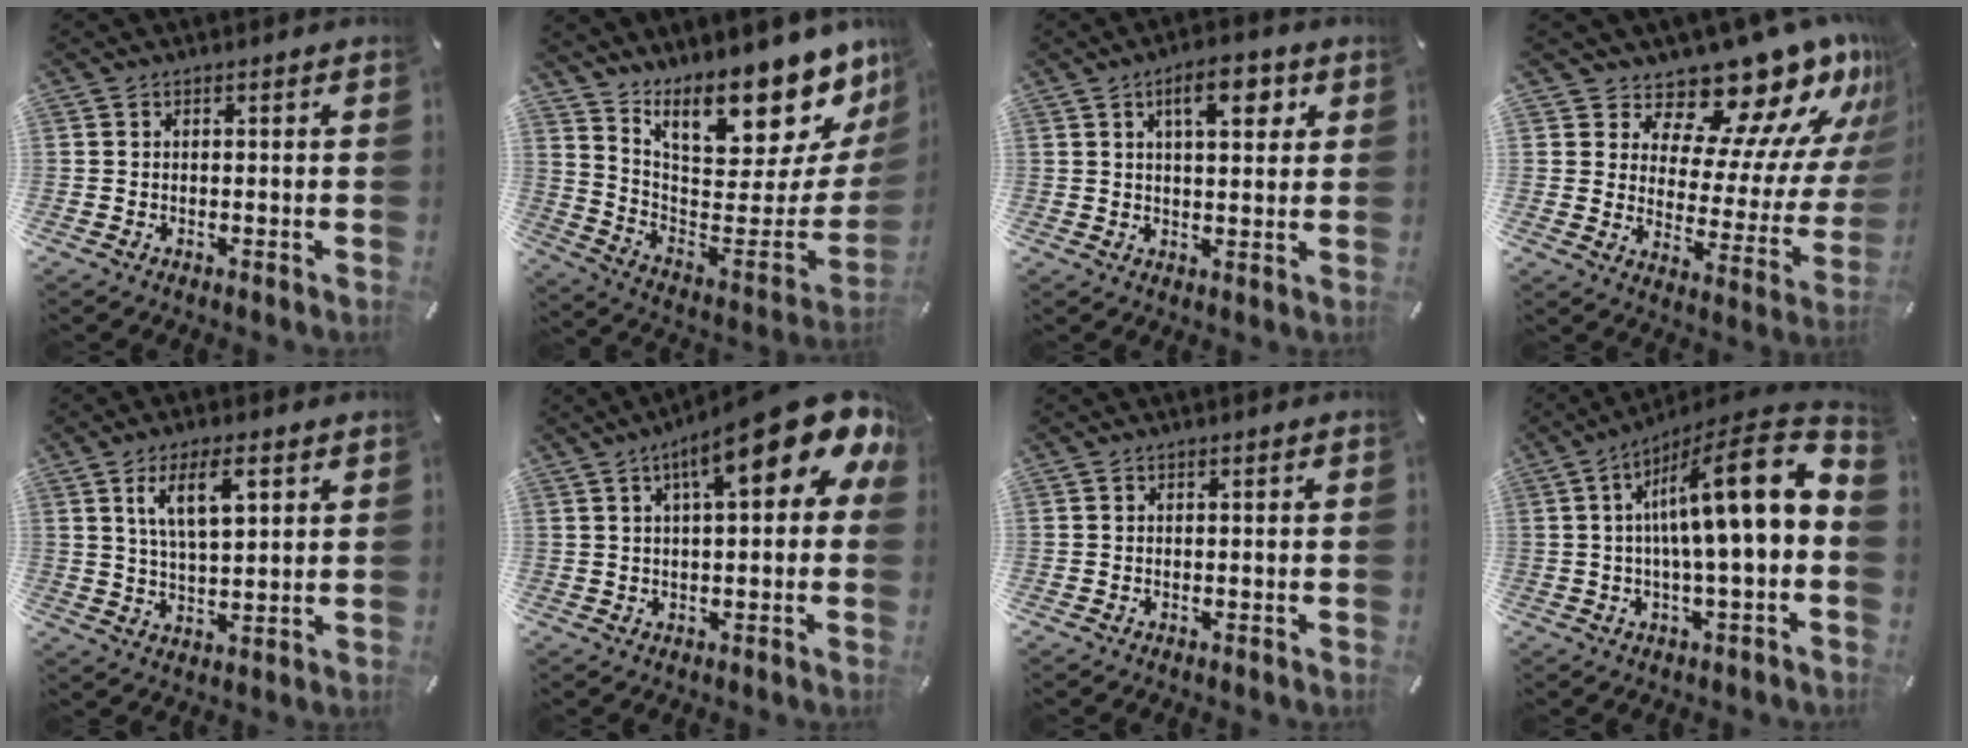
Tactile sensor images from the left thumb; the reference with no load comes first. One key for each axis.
{"total": 17.9, "fx": 14.1, "fy": 6.7, "fz": 8.7, "tx": -0.088, "ty": -0.139, "tz": 0.230}
{"total": 8.2, "fx": 3.5, "fy": 3.4, "fz": 6.6, "tx": -0.096, "ty": -0.006, "tz": 0.052}
{"total": 17.2, "fx": 15.0, "fy": 6.0, "fz": 5.8, "tx": -0.079, "ty": -0.147, "tz": 0.247}
{"total": 9.4, "fx": 4.6, "fy": 3.8, "fz": 7.3, "tx": -0.131, "ty": -0.004, "tz": 0.077}
{"total": 17.1, "fx": 7.9, "fy": 4.8, "fz": 14.3, "tx": -0.212, "ty": -0.038, "tz": 0.123}
{"total": 0.0}
{"total": 17.7, "fx": 4.1, "fy": 3.3, "fz": 16.9, "tx": -0.250, "ty": -0.049, "tz": 0.053}